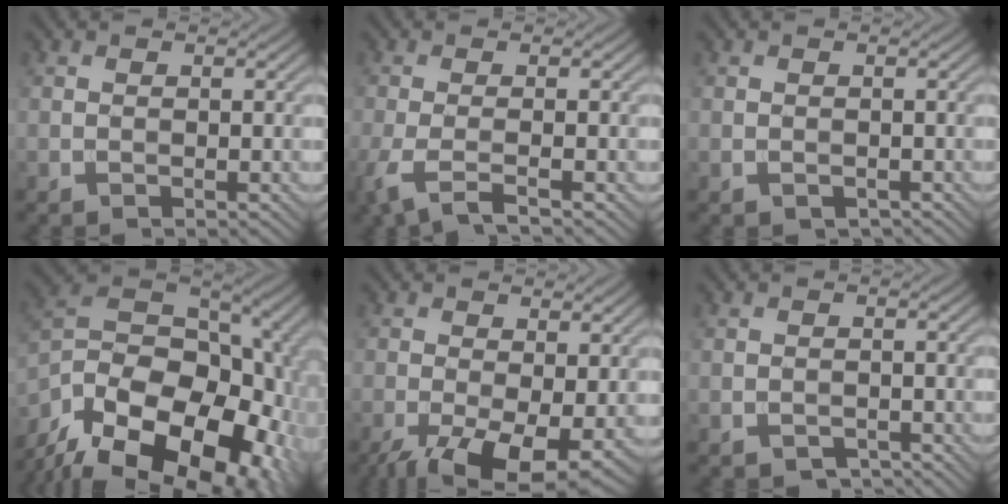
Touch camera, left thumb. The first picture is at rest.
{"total": 4.1, "force": [-2.1, 0.7, 3.4], "torque": [-0.068, -0.005, -0.052]}
{"total": 0.8, "force": [-0.4, 0.6, 0.3], "torque": [-0.007, -0.006, -0.006]}
{"total": 20.1, "force": [-10.8, 12.1, 12.0], "torque": [-0.229, -0.037, -0.166]}
{"total": 9.8, "force": [-4.3, 4.0, 7.9], "torque": [-0.154, -0.025, -0.064]}
{"total": 1.5, "force": [-1.1, 0.8, 0.6], "torque": [-0.009, -0.004, -0.019]}